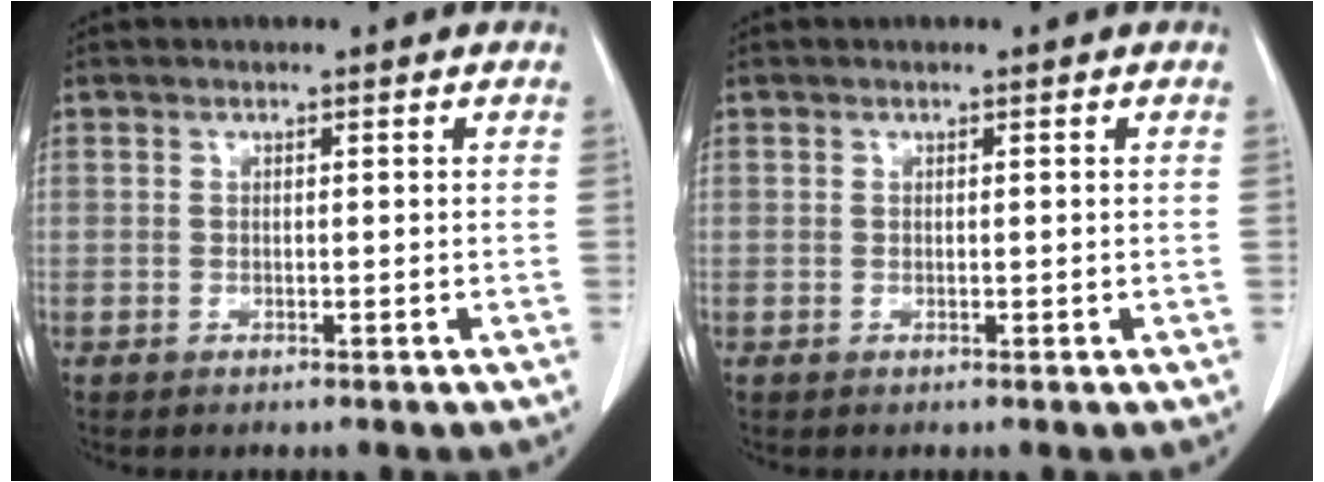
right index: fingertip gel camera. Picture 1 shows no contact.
{"total": 0.0}